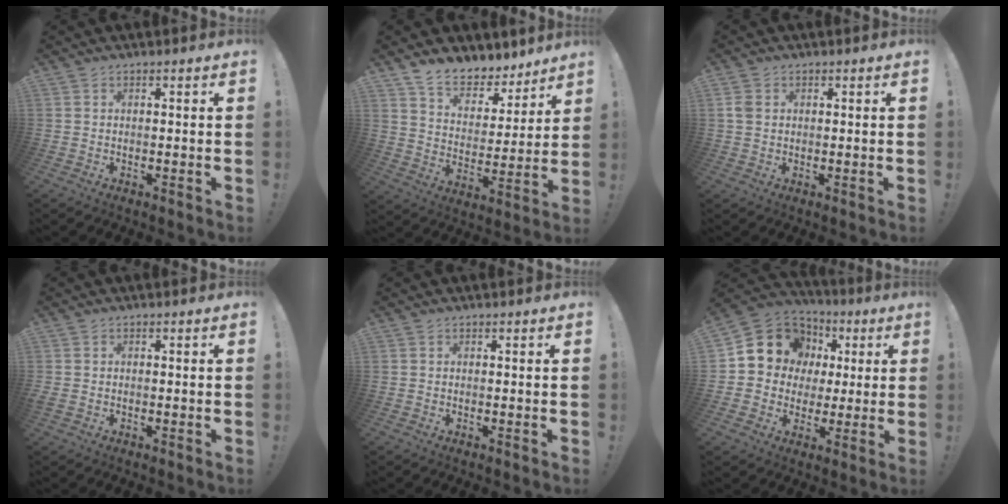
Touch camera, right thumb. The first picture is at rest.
{"total": 10.3, "force": [8.9, 4.4, 2.9], "torque": [-0.053, -0.074, 0.165]}
{"total": 3.1, "force": [0.9, 2.4, 1.7], "torque": [-0.034, 0.006, 0.019]}
{"total": 0.5, "force": [-0.1, 0.1, 0.5], "torque": [-0.018, 0.002, 0.001]}
{"total": 0.0}
{"total": 12.3, "force": [4.1, 10.9, 4.0], "torque": [-0.056, -0.022, 0.091]}